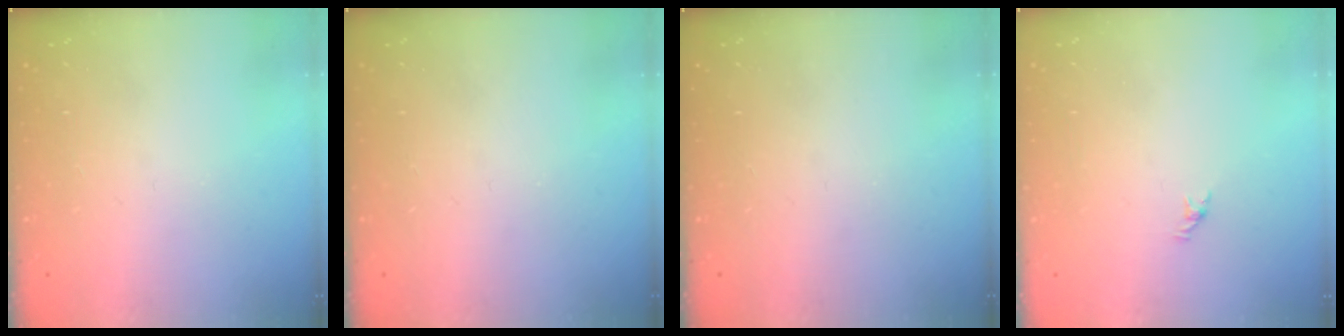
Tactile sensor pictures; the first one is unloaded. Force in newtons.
{"total": 0.0}
{"total": 0.0}
{"total": 0.5, "press": 0.3, "slide": 0.4}